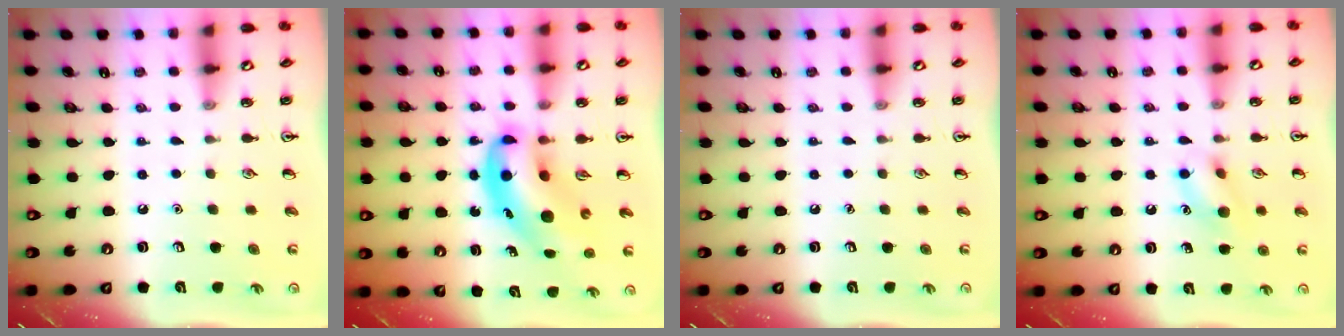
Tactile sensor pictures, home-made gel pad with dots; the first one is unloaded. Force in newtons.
{"total": 10.6, "press": 10.1, "slide": 3.1}
{"total": 0.0}
{"total": 9.8, "press": 9.7, "slide": 1.4}